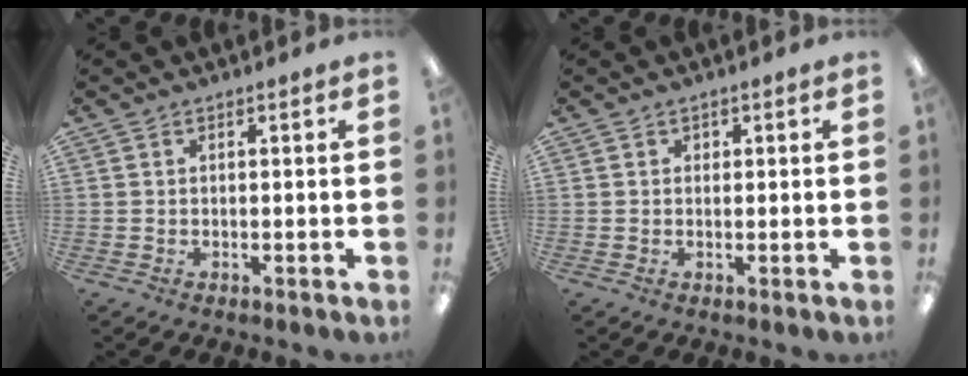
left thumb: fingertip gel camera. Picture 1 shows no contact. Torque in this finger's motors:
{"motor_torque": [-0.13, -0.06, 0.54, -0.12, 0.02]}